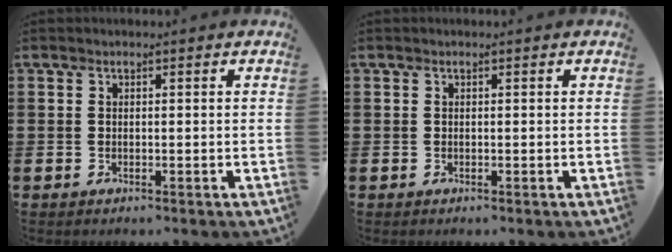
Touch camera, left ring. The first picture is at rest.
{"total": 0.0}